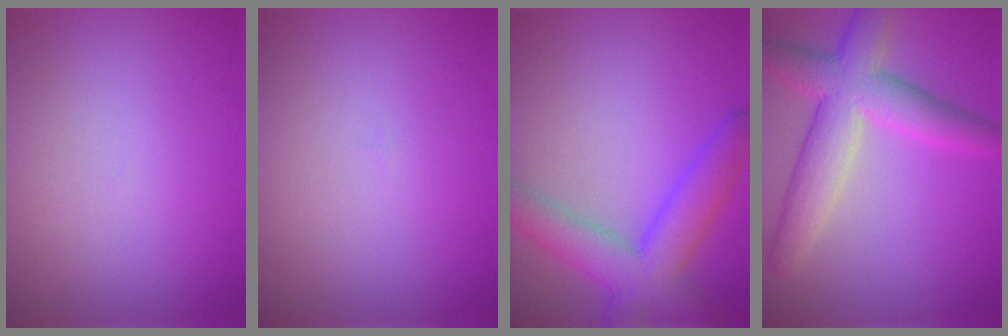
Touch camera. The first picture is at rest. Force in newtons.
{"total": 0.0}
{"total": 6.7, "press": 6.7, "slide": 0.2}
{"total": 6.8, "press": 6.8, "slide": 0.1}